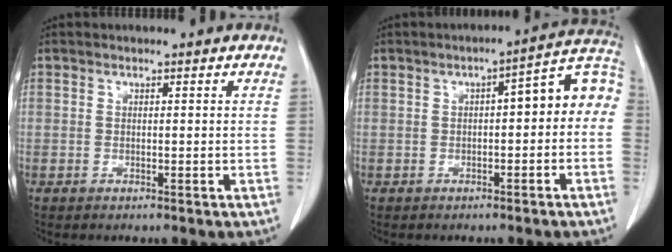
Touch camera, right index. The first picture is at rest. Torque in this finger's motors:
{"motor_torque": [0.69, 0.02, 0.14, 0.04]}